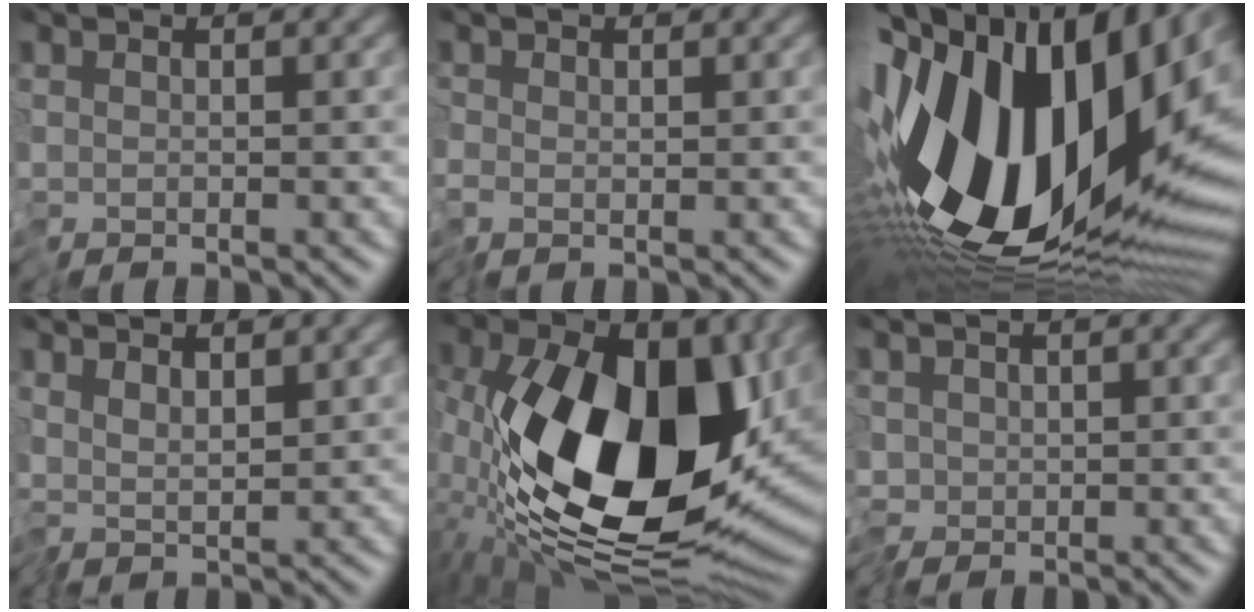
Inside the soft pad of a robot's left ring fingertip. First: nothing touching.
{"total": 0.0}
{"total": 20.3, "force": [-0.8, 11.2, 16.8], "torque": [-0.324, -0.021, -0.032]}
{"total": 2.0, "force": [1.1, 0.7, 1.5], "torque": [-0.033, -0.001, 0.019]}
{"total": 18.8, "force": [-0.7, 11.7, 14.7], "torque": [-0.281, -0.057, -0.013]}
{"total": 1.6, "force": [-0.2, 1.4, 0.8], "torque": [-0.022, 0.001, -0.010]}